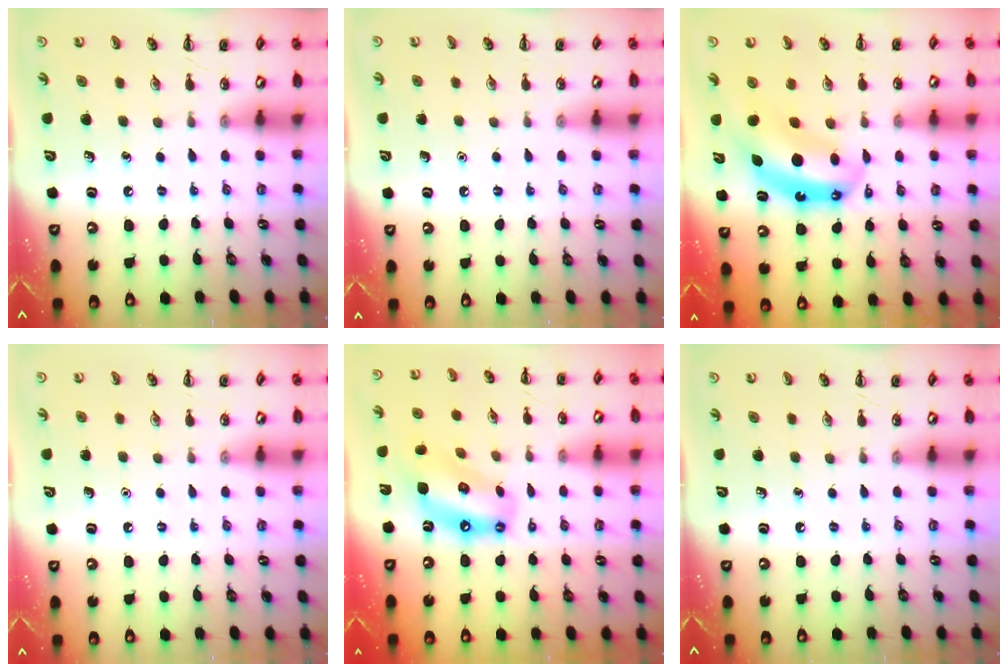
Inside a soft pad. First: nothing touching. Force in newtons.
{"total": 1.6, "press": 1.5, "slide": 0.1}
{"total": 8.9, "press": 8.7, "slide": 1.9}
{"total": 1.6, "press": 1.6, "slide": 0.1}
{"total": 12.0, "press": 11.7, "slide": 2.6}
{"total": 0.0}